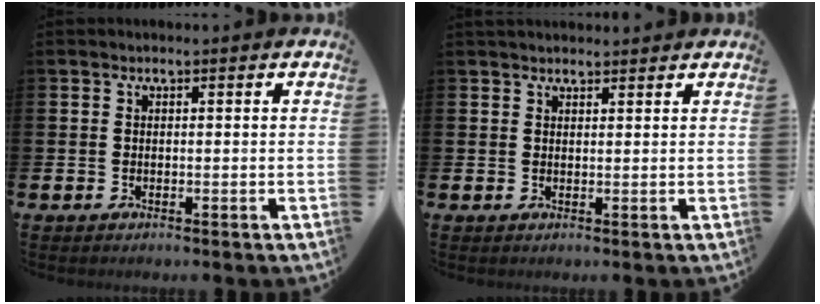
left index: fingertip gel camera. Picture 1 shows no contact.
{"total": 1.7, "force": [1.6, 0.5, 0.2], "torque": [0.005, -0.004, 0.027]}